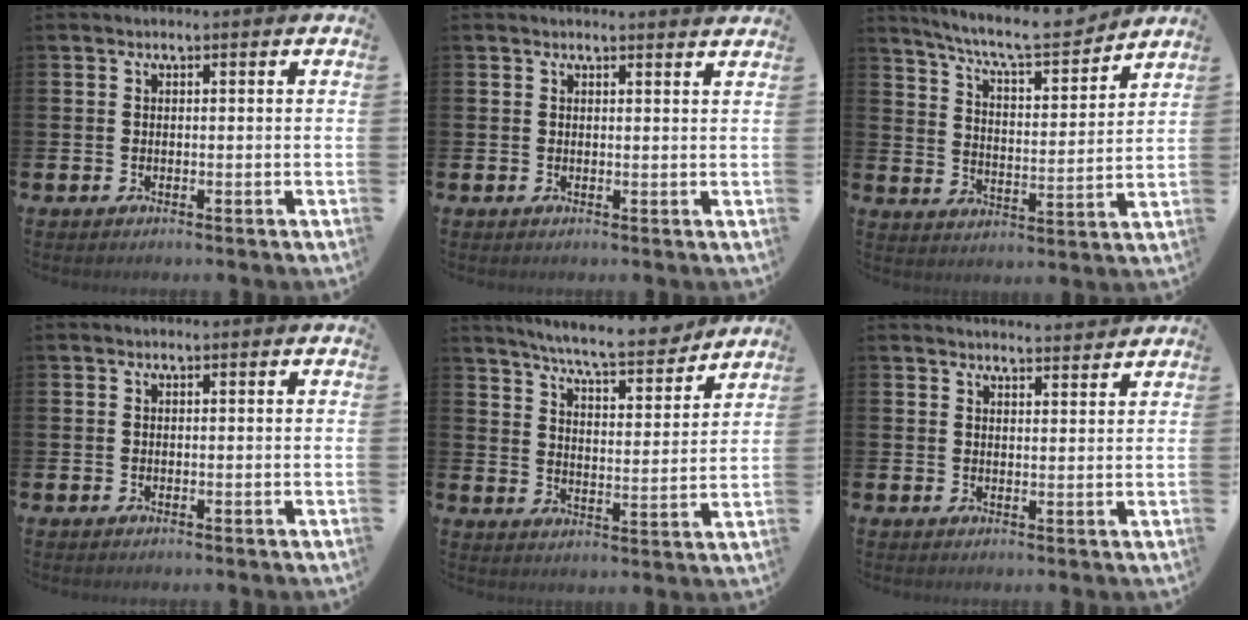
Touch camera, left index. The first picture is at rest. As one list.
[{"total": 1.1, "force": [1.1, -0.1, 0.0], "torque": [0.009, -0.010, 0.019]}, {"total": 8.5, "force": [7.9, 1.2, 2.9], "torque": [-0.081, -0.055, 0.136]}, {"total": 0.0}, {"total": 7.9, "force": [7.5, 0.4, 2.5], "torque": [-0.064, -0.051, 0.128]}, {"total": 3.1, "force": [3.1, -0.1, -0.1], "torque": [0.005, -0.023, 0.054]}]